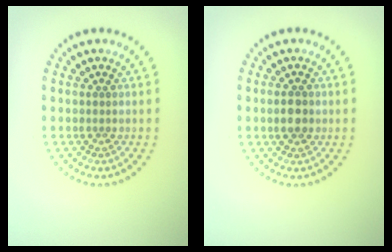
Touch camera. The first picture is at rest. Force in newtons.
{"total": 2.4, "press": 2.4, "slide": 0.0}